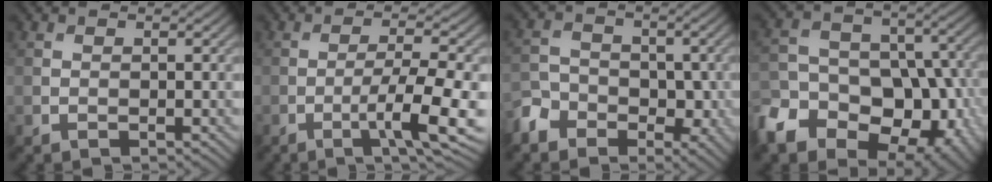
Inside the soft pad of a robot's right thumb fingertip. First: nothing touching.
{"total": 7.2, "force": [-2.5, 1.0, 6.6], "torque": [-0.115, 0.002, -0.045]}
{"total": 5.6, "force": [-3.2, 4.1, 2.1], "torque": [-0.038, -0.001, -0.071]}
{"total": 16.9, "force": [-8.4, 11.8, 8.7], "torque": [-0.203, -0.037, -0.125]}